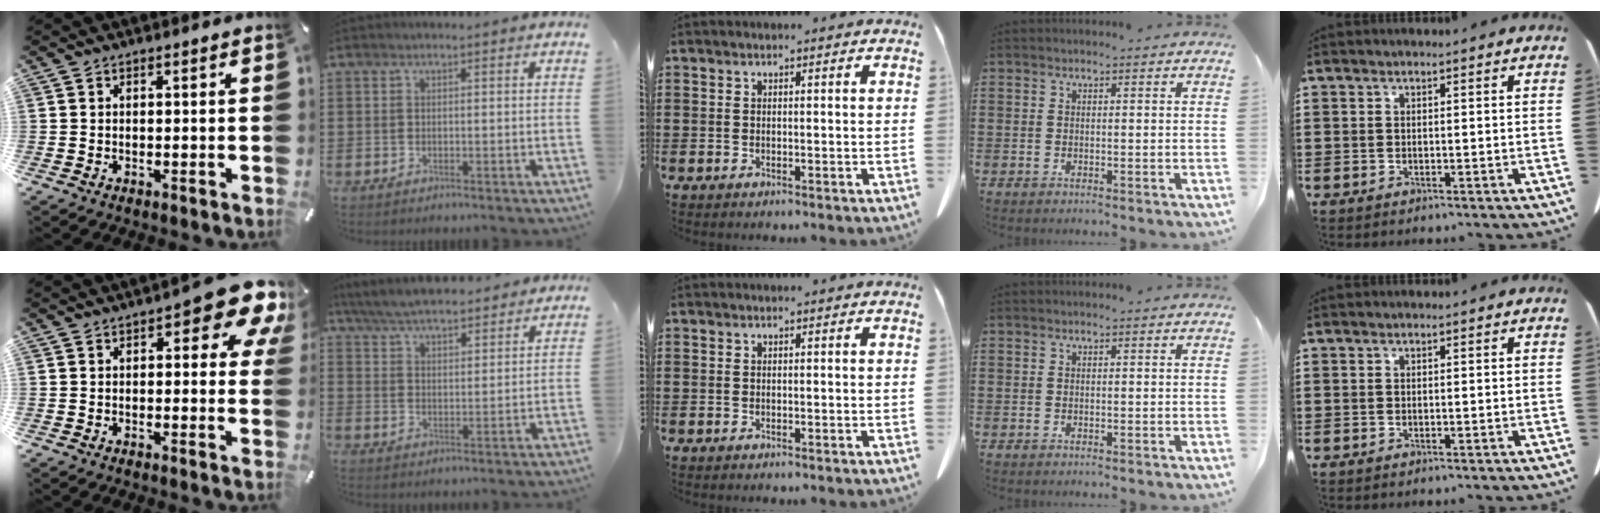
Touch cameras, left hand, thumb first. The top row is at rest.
{"thumb": {"total": 11.0, "force": [5.7, 4.1, 8.5], "torque": [-0.106, -0.032, 0.092]}, "index": {"total": 6.1, "force": [5.9, 0.9, 1.5], "torque": [-0.054, -0.022, 0.106]}}